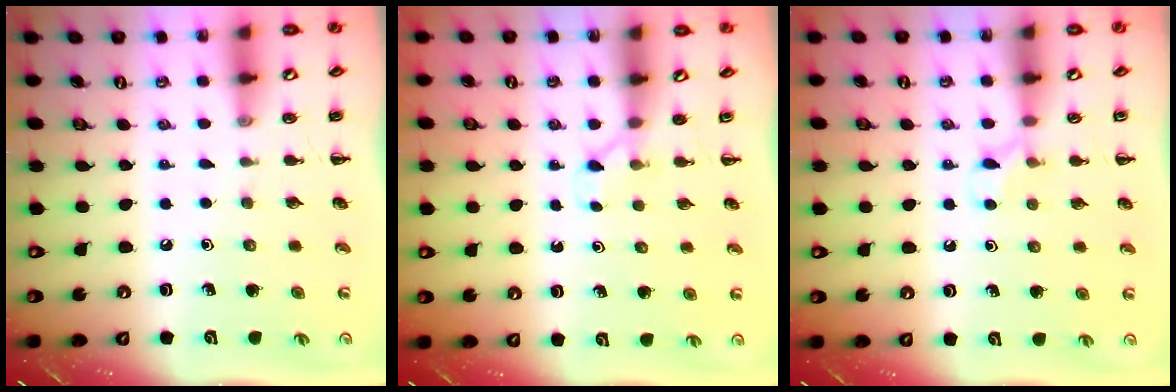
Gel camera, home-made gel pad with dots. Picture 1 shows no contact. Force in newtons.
{"total": 2.4, "press": 2.3, "slide": 0.7}
{"total": 5.3, "press": 5.0, "slide": 1.8}